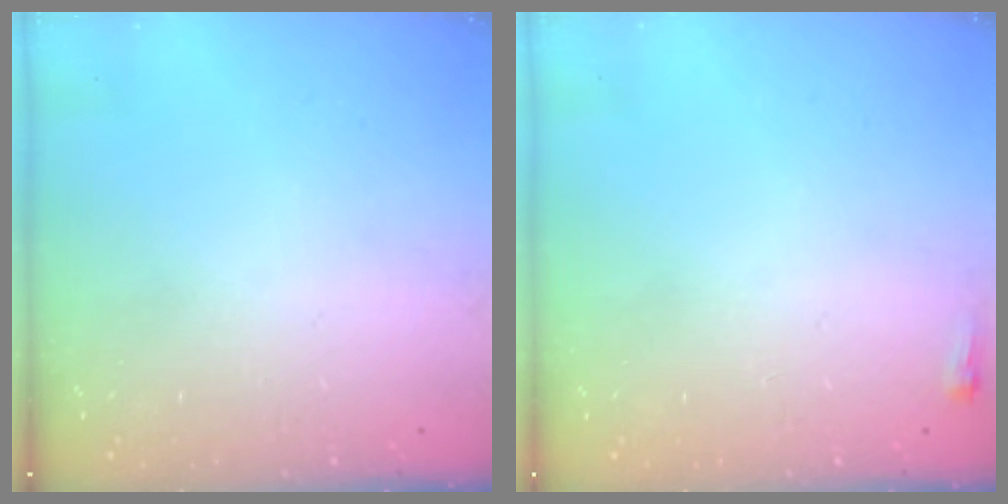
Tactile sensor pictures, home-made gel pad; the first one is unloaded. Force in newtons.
{"total": 2.1, "press": 2.0, "slide": 0.5}